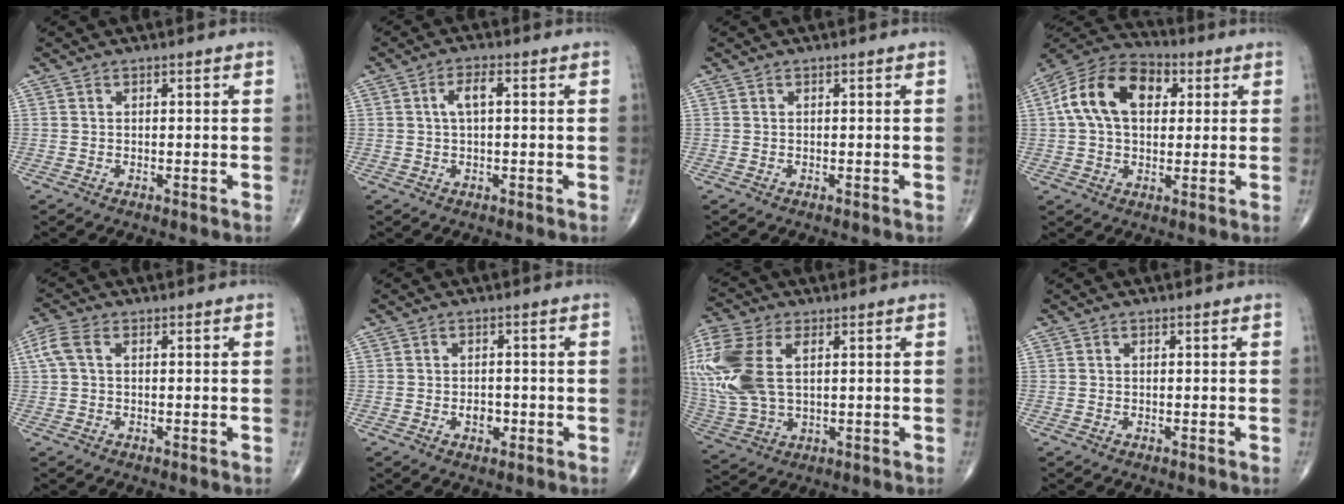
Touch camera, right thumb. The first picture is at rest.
{"total": 3.3, "force": [0.5, 1.2, 3.0], "torque": [-0.066, 0.010, 0.007]}
{"total": 0.0}
{"total": 15.5, "force": [3.6, 10.0, 11.3], "torque": [-0.188, 0.021, 0.053]}
{"total": 4.2, "force": [0.8, 2.5, 3.3], "torque": [-0.091, 0.017, 0.014]}
{"total": 2.7, "force": [-0.8, 1.9, 1.8], "torque": [-0.018, 0.005, -0.010]}
{"total": 19.0, "force": [4.1, 11.1, 14.9], "torque": [-0.382, 0.001, 0.081]}
{"total": 0.0}